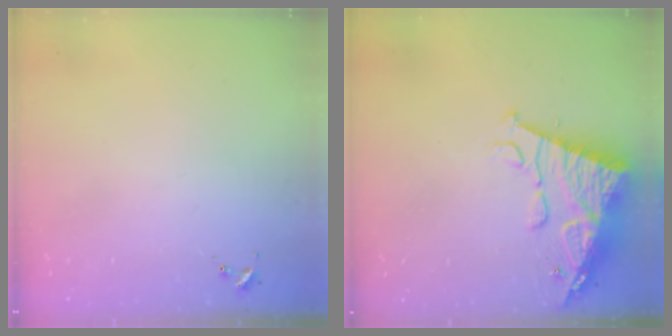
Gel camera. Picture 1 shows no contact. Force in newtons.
{"total": 14.9, "press": 14.8, "slide": 1.5}